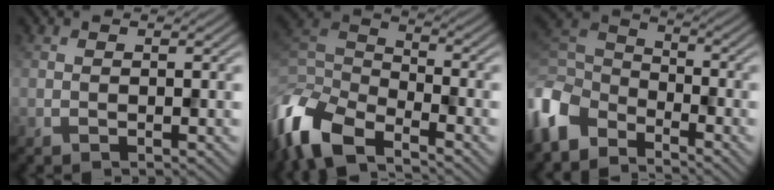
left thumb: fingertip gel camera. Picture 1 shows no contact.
{"total": 10.8, "force": [-7.8, 4.0, 6.3], "torque": [-0.149, -0.008, -0.172]}
{"total": 8.6, "force": [-5.9, 4.8, 4.1], "torque": [-0.114, -0.008, -0.141]}